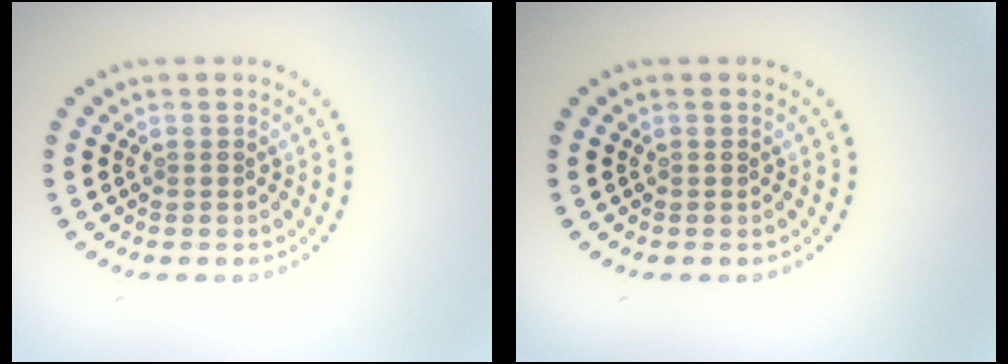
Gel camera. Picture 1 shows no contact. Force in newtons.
{"total": 0.0}